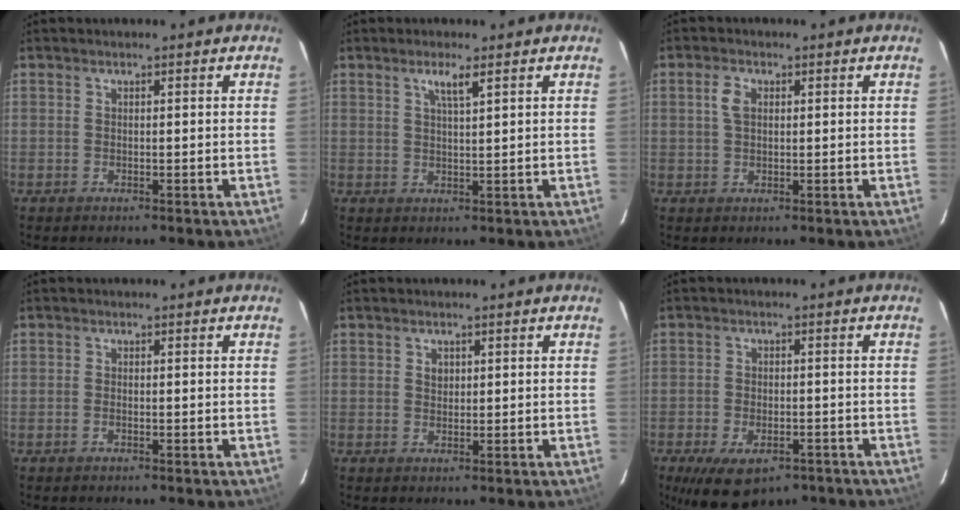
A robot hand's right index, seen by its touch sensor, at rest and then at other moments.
{"total": 2.9, "force": [1.7, 0.1, 2.3], "torque": [-0.042, 0.001, 0.032]}
{"total": 3.0, "force": [0.8, 1.9, 2.1], "torque": [-0.042, 0.008, 0.015]}
{"total": 0.7, "force": [-0.3, 0.3, 0.5], "torque": [-0.011, 0.000, -0.007]}
{"total": 1.4, "force": [0.5, 1.2, 0.5], "torque": [-0.006, 0.005, 0.009]}
{"total": 10.9, "force": [-6.8, 5.5, 6.6], "torque": [-0.135, -0.024, -0.100]}